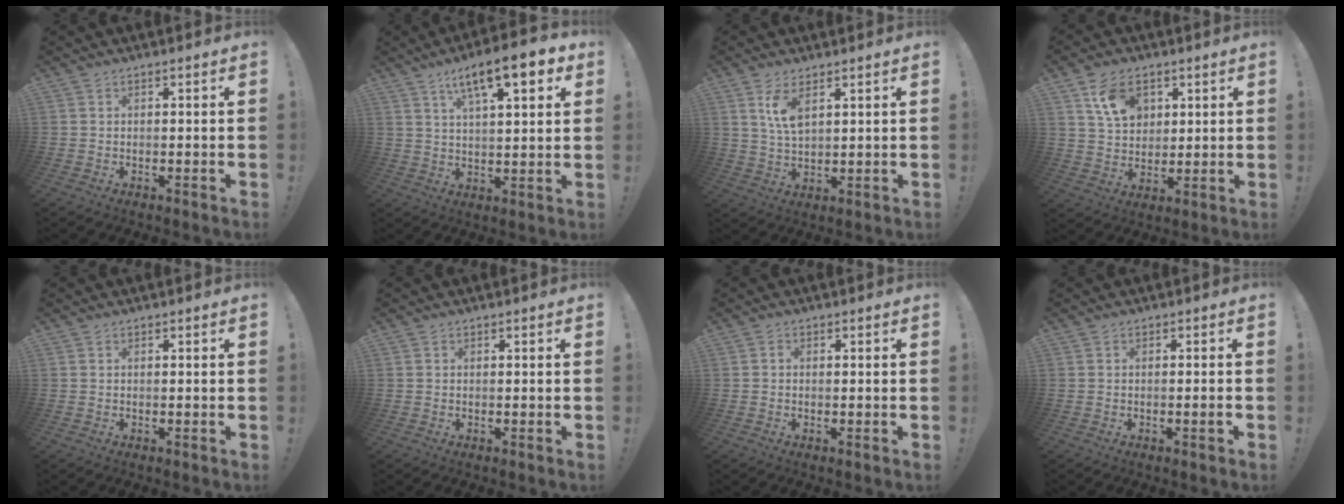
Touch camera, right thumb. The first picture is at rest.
{"total": 13.5, "force": [7.0, 3.7, 10.9], "torque": [-0.169, -0.026, 0.110]}
{"total": 6.9, "force": [3.7, 2.9, 5.0], "torque": [-0.089, -0.021, 0.062]}
{"total": 10.5, "force": [5.2, 7.6, 5.1], "torque": [-0.075, -0.016, 0.100]}
{"total": 0.0}
{"total": 0.0}
{"total": 0.6, "force": [-0.4, 0.3, 0.3], "torque": [-0.012, 0.005, -0.007]}
{"total": 2.1, "force": [-0.7, -0.2, 2.0], "torque": [-0.040, 0.002, -0.011]}